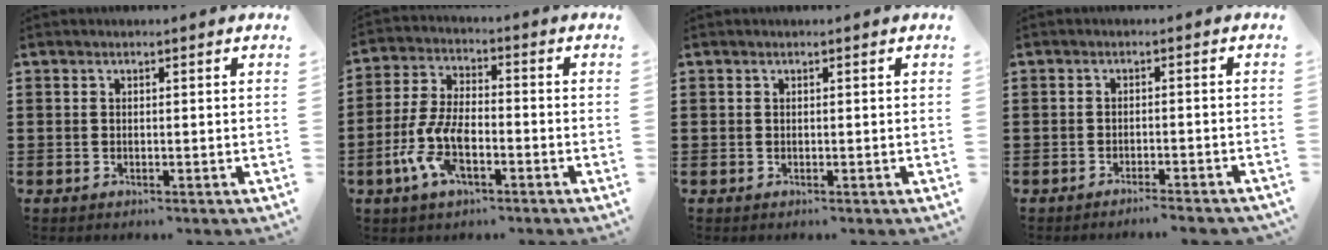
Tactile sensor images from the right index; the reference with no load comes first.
{"total": 8.5, "force": [-3.4, 3.9, 6.7], "torque": [-0.169, -0.006, -0.072]}
{"total": 0.0}
{"total": 2.1, "force": [-1.9, -0.5, 0.7], "torque": [-0.014, -0.004, -0.038]}